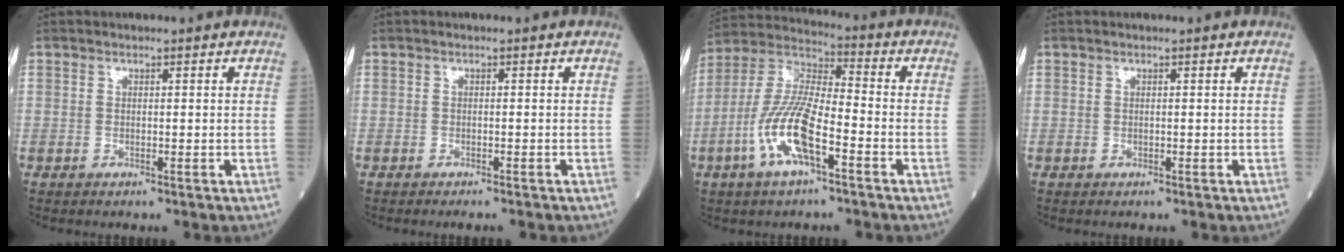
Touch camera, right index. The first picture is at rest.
{"total": 1.8, "force": [-1.6, 0.0, 0.8], "torque": [-0.012, -0.003, -0.020]}
{"total": 12.3, "force": [-4.8, 3.1, 10.9], "torque": [-0.235, 0.004, -0.095]}
{"total": 0.0}